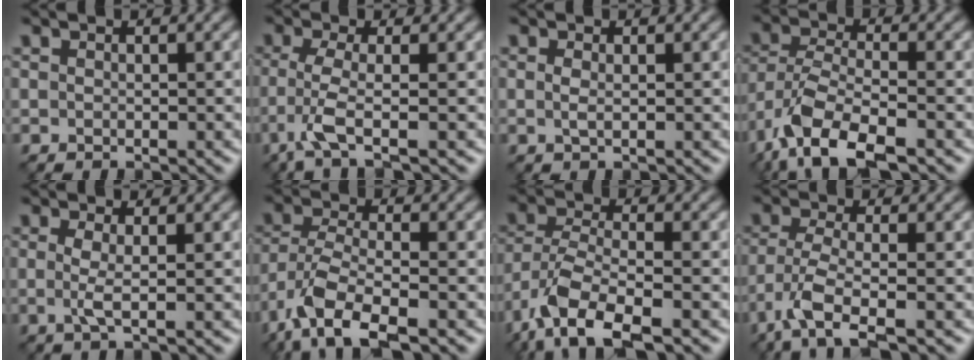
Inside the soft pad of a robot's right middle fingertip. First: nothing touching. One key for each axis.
{"total": 3.7, "fx": -1.7, "fy": 0.5, "fz": 3.3, "tx": -0.074, "ty": -0.005, "tz": -0.042}
{"total": 0.9, "fx": 0.1, "fy": 0.3, "fz": 0.8, "tx": -0.019, "ty": -0.001, "tz": 0.001}
{"total": 8.0, "fx": -4.9, "fy": 2.9, "fz": 5.6, "tx": -0.107, "ty": -0.007, "tz": -0.097}
{"total": 1.9, "fx": -0.1, "fy": 0.3, "fz": 1.8, "tx": -0.042, "ty": -0.003, "tz": -0.002}
{"total": 6.4, "fx": -4.0, "fy": 2.1, "fz": 4.6, "tx": -0.092, "ty": -0.007, "tz": -0.081}
{"total": 7.2, "fx": -4.4, "fy": 2.5, "fz": 5.1, "tx": -0.098, "ty": -0.006, "tz": -0.089}
{"total": 4.6, "fx": -2.7, "fy": 1.0, "fz": 3.6, "tx": -0.077, "ty": -0.005, "tz": -0.060}